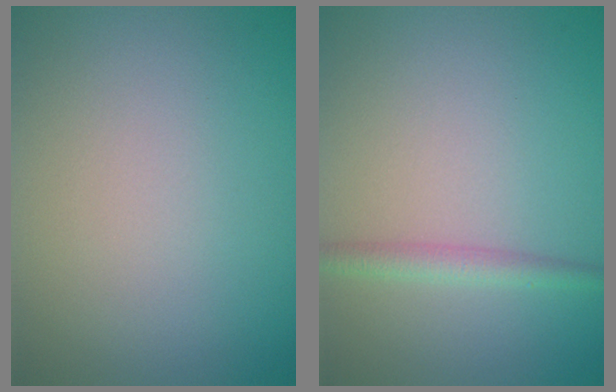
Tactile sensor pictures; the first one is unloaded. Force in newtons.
{"total": 1.9, "press": 1.8, "slide": 0.1}